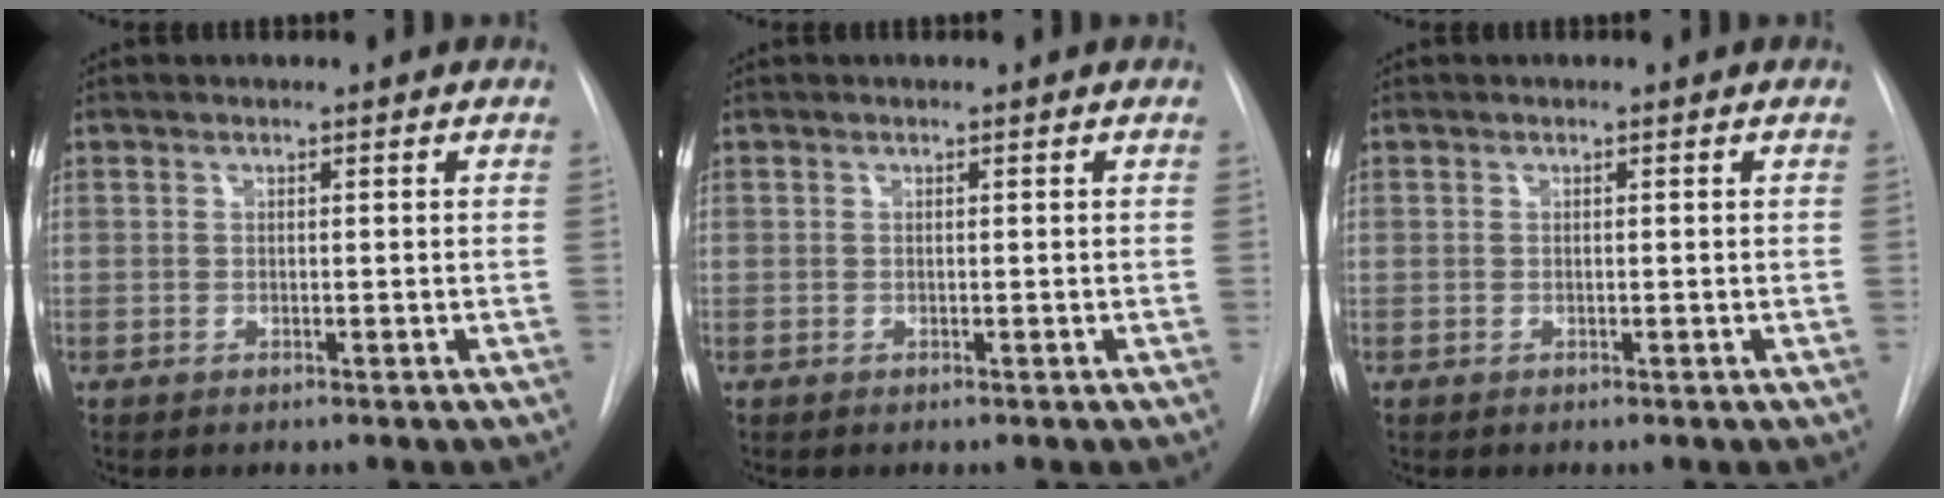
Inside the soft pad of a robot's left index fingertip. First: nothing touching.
{"total": 0.0}
{"total": 0.0}